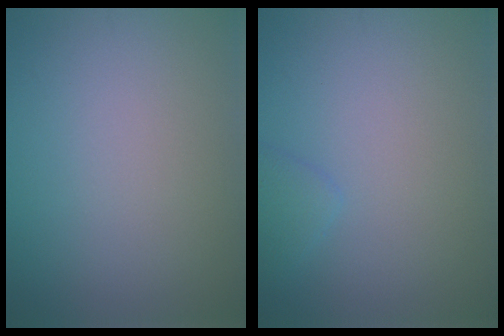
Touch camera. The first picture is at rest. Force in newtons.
{"total": 1.3, "press": 1.3, "slide": 0.0}